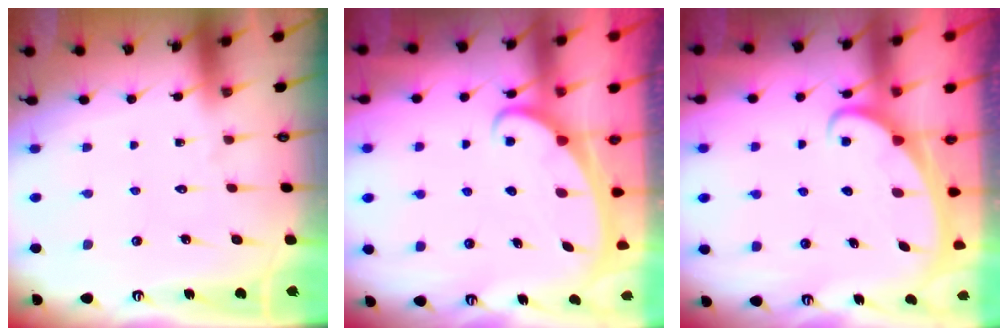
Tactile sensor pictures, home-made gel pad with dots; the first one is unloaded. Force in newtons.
{"total": 2.4, "press": 2.3, "slide": 0.4}
{"total": 2.4, "press": 2.3, "slide": 0.3}